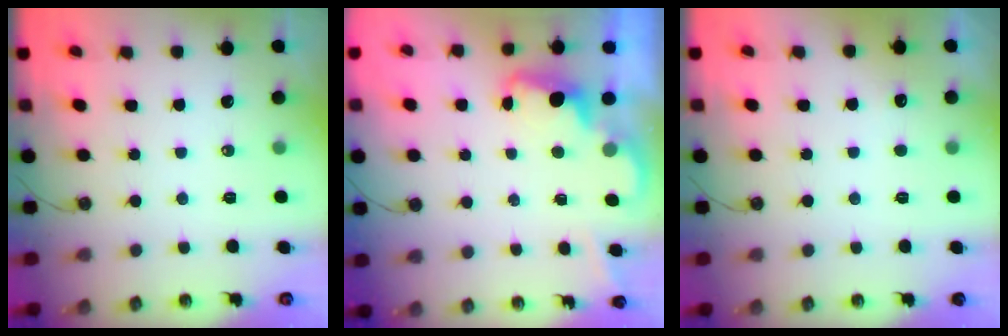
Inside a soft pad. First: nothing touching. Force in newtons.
{"total": 2.3, "press": 2.2, "slide": 0.6}
{"total": 2.4, "press": 2.2, "slide": 1.0}